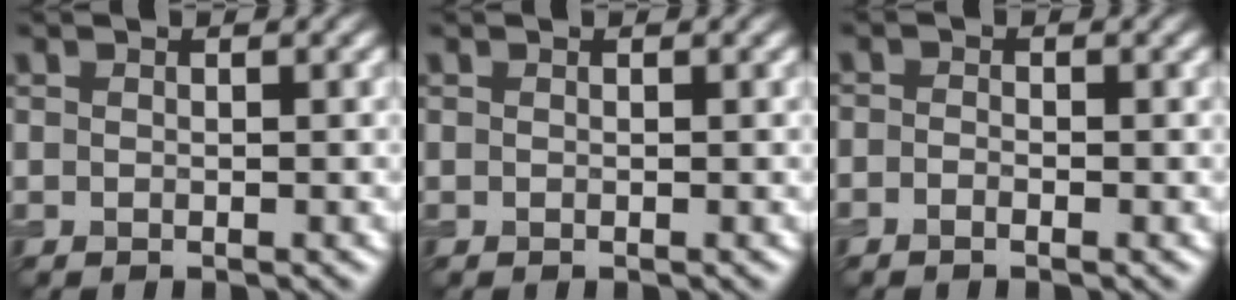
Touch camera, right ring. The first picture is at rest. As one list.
[{"total": 0.0}, {"total": 1.0, "force": [-0.6, 0.5, 0.6], "torque": [-0.006, -0.003, -0.015]}]